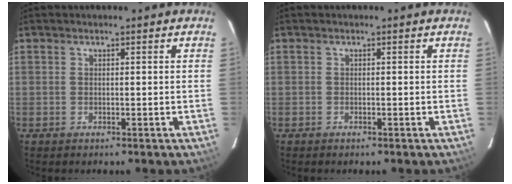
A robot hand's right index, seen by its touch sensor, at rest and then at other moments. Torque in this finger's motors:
{"motor_torque": [0.04, -0.09, -0.03, 0.00]}